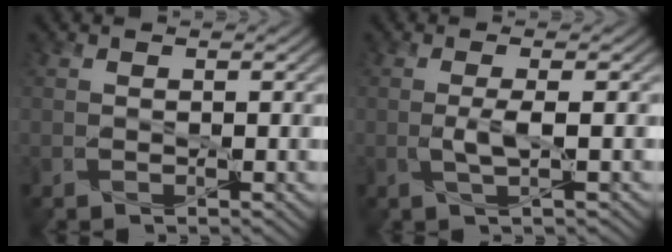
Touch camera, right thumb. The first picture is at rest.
{"total": 2.4, "force": [-0.1, 0.3, 2.3], "torque": [-0.048, 0.003, -0.006]}